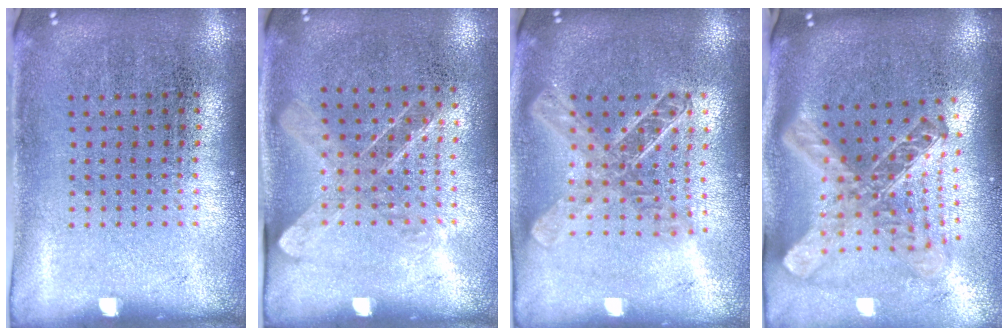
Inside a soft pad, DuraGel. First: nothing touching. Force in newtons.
{"total": 1.3, "press": 1.0, "slide": 0.7}
{"total": 1.9, "press": 1.6, "slide": 1.0}
{"total": 2.7, "press": 2.0, "slide": 1.9}